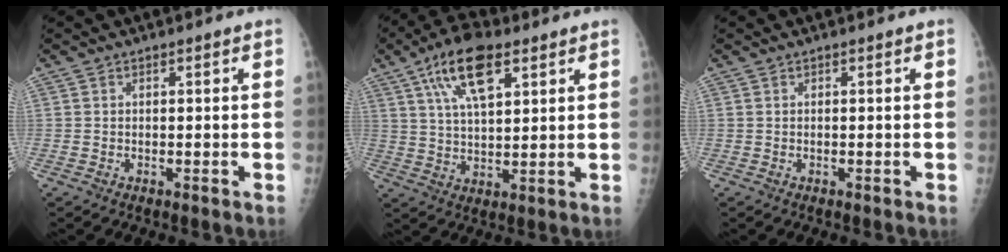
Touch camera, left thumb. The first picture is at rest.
{"total": 12.5, "force": [6.1, 5.2, 9.6], "torque": [-0.161, -0.009, 0.108]}
{"total": 0.0}